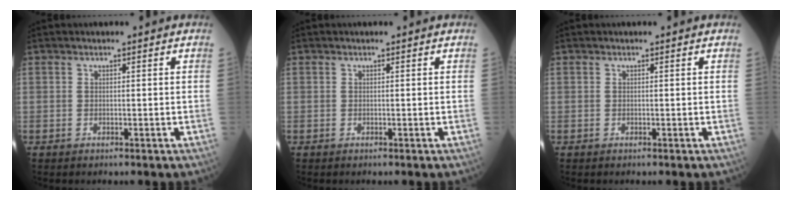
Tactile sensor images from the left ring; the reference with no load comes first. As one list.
[{"total": 0.0}, {"total": 0.0}]